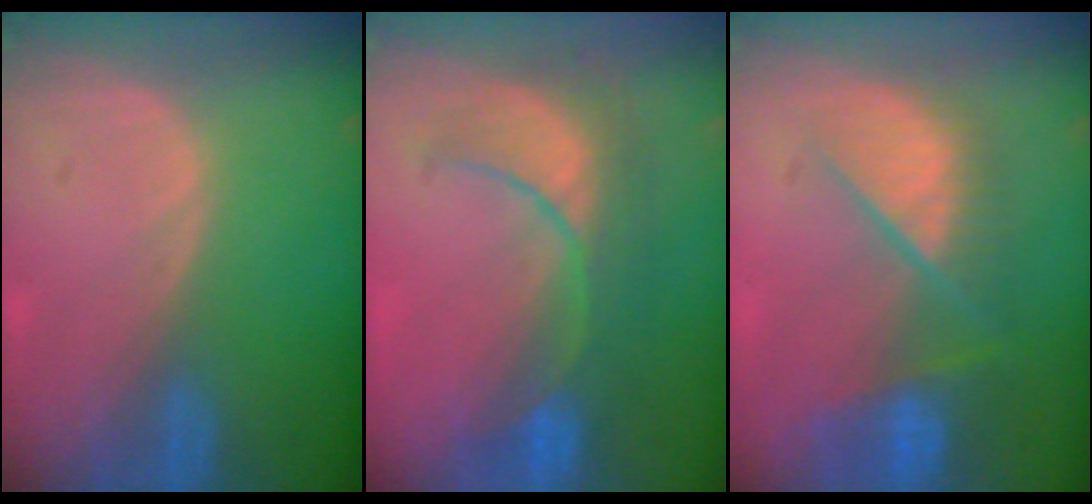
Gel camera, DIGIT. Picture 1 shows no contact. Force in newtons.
{"total": 8.2, "press": 8.1, "slide": 0.8}
{"total": 9.7, "press": 8.3, "slide": 5.0}